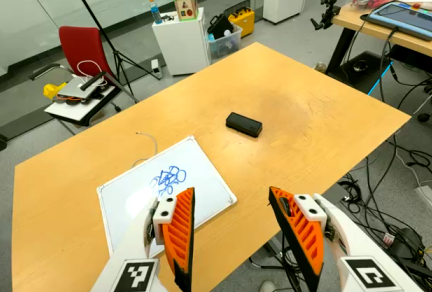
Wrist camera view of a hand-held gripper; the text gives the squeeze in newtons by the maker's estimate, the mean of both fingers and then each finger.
{"total": 0.0}